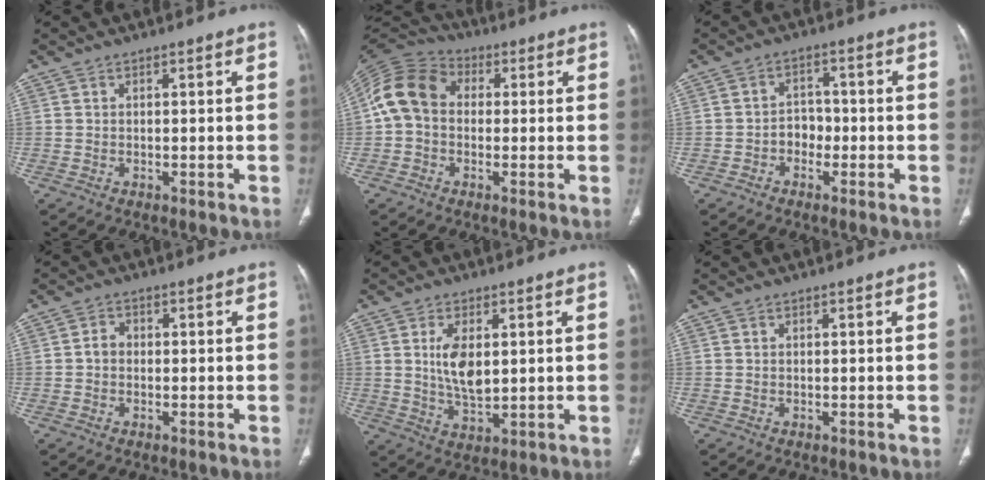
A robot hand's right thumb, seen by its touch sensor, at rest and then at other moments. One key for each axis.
{"total": 10.9, "fx": 0.5, "fy": 8.7, "fz": 6.6, "tx": -0.122, "ty": 0.032, "tz": -0.006}
{"total": 3.7, "fx": -1.4, "fy": 3.0, "fz": 1.6, "tx": -0.005, "ty": 0.017, "tz": -0.030}
{"total": 2.0, "fx": -0.3, "fy": 1.6, "fz": 1.1, "tx": -0.012, "ty": 0.009, "tz": -0.010}
{"total": 7.7, "fx": 1.6, "fy": 4.0, "fz": 6.4, "tx": -0.112, "ty": -0.013, "tz": 0.035}
{"total": 0.0}